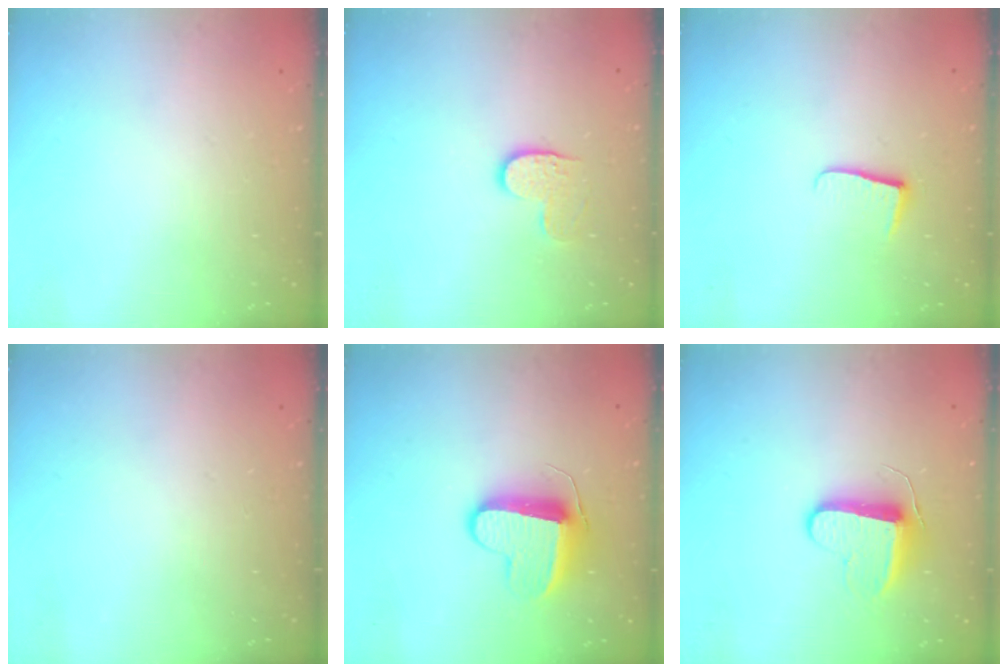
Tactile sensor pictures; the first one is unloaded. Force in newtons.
{"total": 4.7, "press": 4.7, "slide": 0.4}
{"total": 5.5, "press": 5.5, "slide": 0.5}
{"total": 0.5, "press": 0.5, "slide": 0.1}
{"total": 10.4, "press": 10.4, "slide": 0.5}
{"total": 9.9, "press": 9.9, "slide": 0.3}